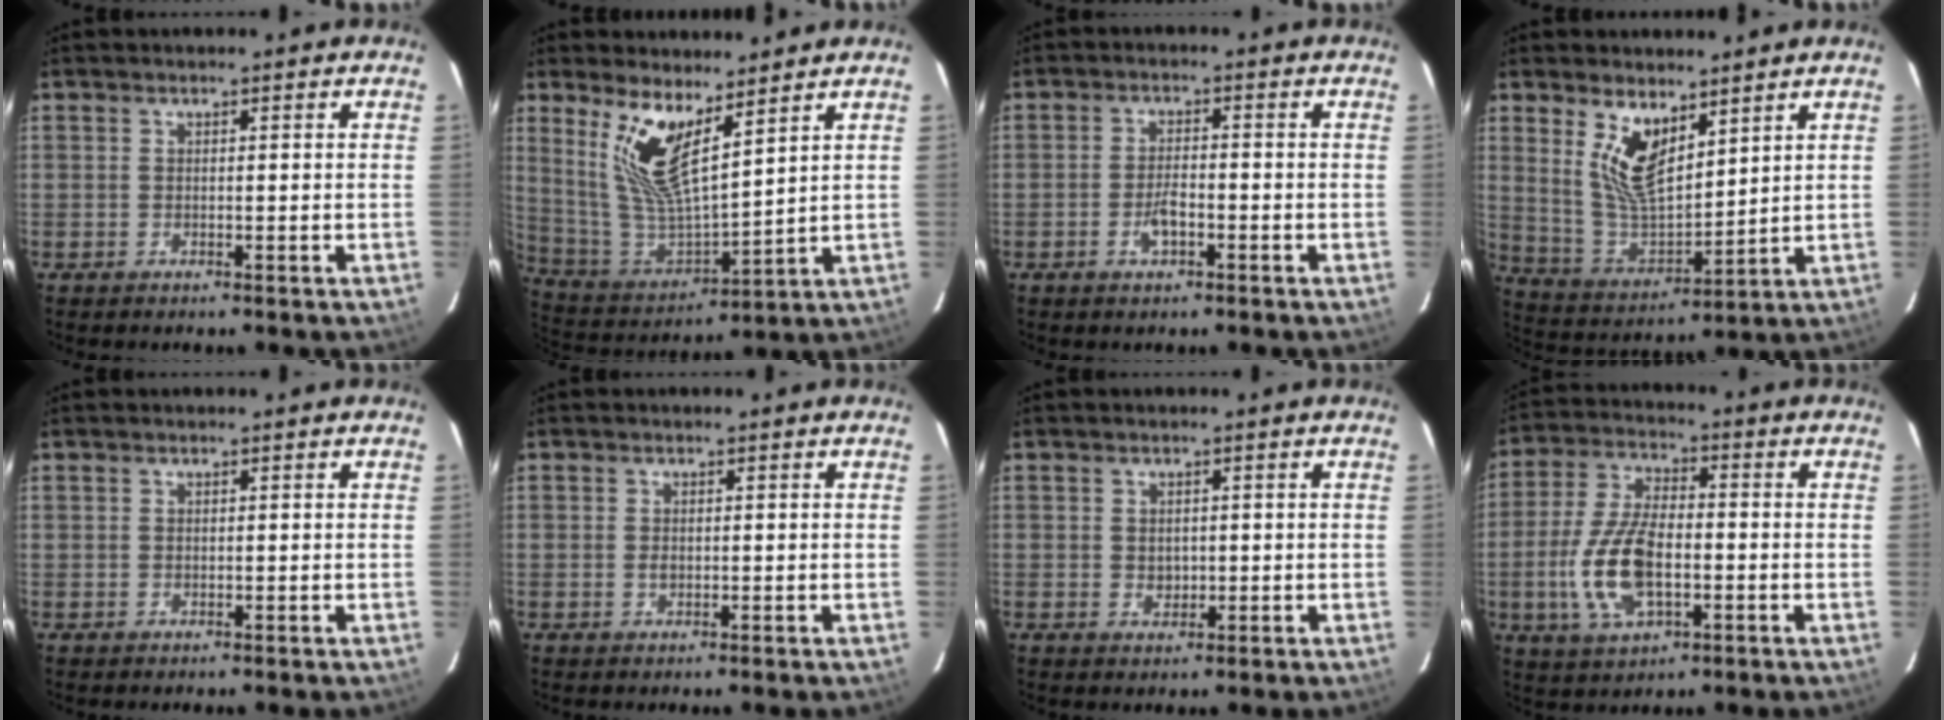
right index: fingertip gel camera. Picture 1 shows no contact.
{"total": 13.1, "force": [7.9, 3.8, 9.8], "torque": [-0.196, -0.006, 0.168]}
{"total": 3.7, "force": [-1.7, 1.5, 2.9], "torque": [-0.060, 0.002, -0.029]}
{"total": 10.9, "force": [6.0, 4.7, 7.7], "torque": [-0.150, -0.006, 0.131]}
{"total": 0.0}
{"total": 1.2, "force": [-0.1, 1.0, 0.6], "torque": [-0.011, 0.001, -0.002]}
{"total": 2.2, "force": [-0.1, 1.9, 1.0], "torque": [-0.014, 0.001, 0.002]}
{"total": 13.4, "force": [-3.1, 6.5, 11.3], "torque": [-0.241, 0.001, -0.054]}